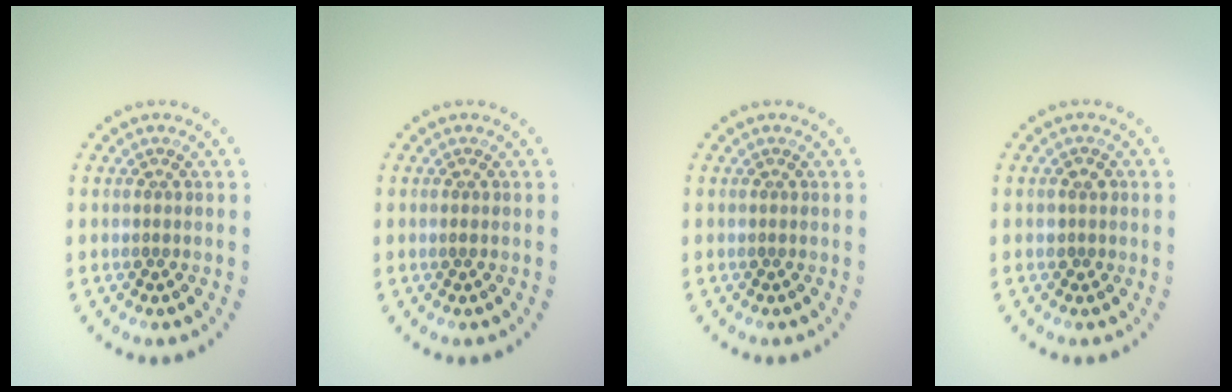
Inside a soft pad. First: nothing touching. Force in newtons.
{"total": 0.5, "press": 0.4, "slide": 0.4}
{"total": 0.0}
{"total": 1.2, "press": 1.0, "slide": 0.6}